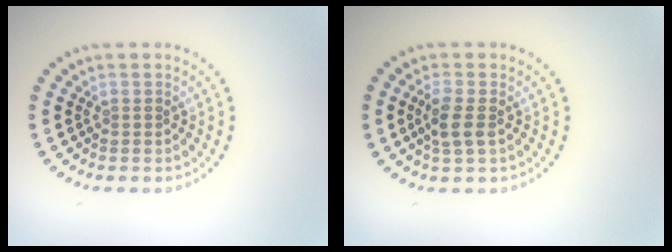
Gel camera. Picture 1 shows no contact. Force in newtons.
{"total": 2.3, "press": 2.1, "slide": 0.9}